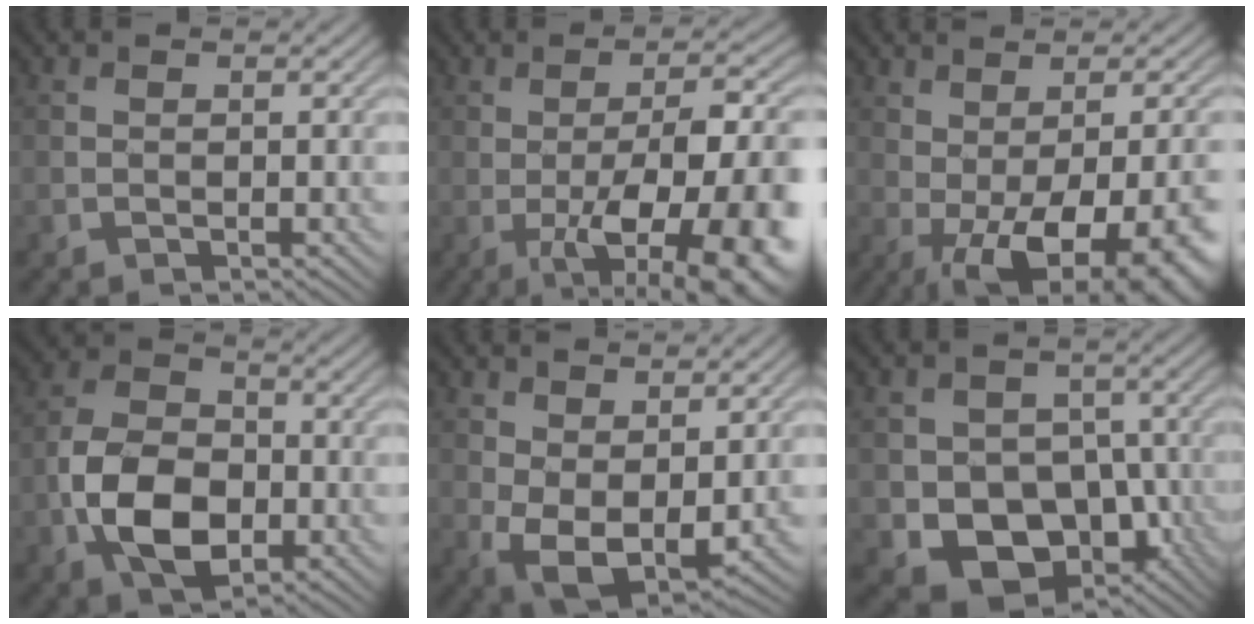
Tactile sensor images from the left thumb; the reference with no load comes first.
{"total": 17.3, "force": [-4.7, 5.9, 15.5], "torque": [-0.214, -0.005, -0.059]}
{"total": 16.4, "force": [-5.3, 6.8, 13.9], "torque": [-0.173, -0.006, -0.042]}
{"total": 9.9, "force": [-2.9, 6.4, 6.9], "torque": [-0.150, -0.004, -0.062]}
{"total": 7.1, "force": [0.4, 3.9, 5.9], "torque": [-0.130, -0.015, 0.014]}
{"total": 12.1, "force": [-4.2, 9.4, 6.3], "torque": [-0.113, -0.028, -0.075]}